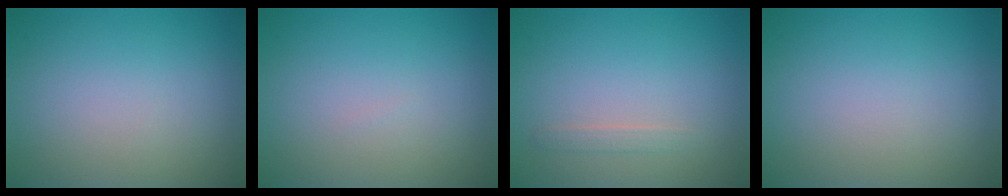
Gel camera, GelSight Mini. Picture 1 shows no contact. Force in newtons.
{"total": 0.0}
{"total": 0.9, "press": 0.8, "slide": 0.1}
{"total": 0.0}